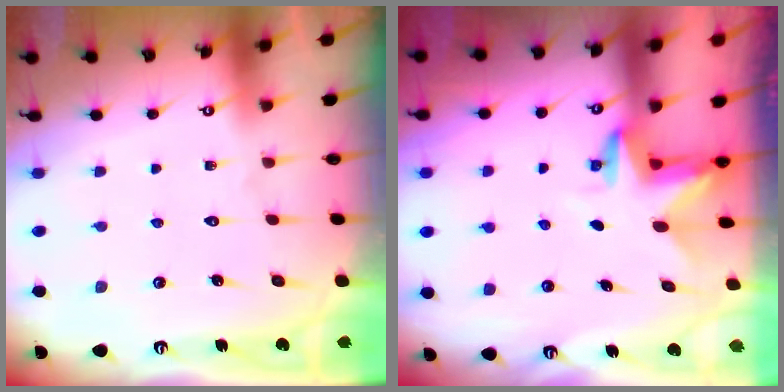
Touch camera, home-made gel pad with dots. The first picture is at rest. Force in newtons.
{"total": 3.2, "press": 3.2, "slide": 0.1}